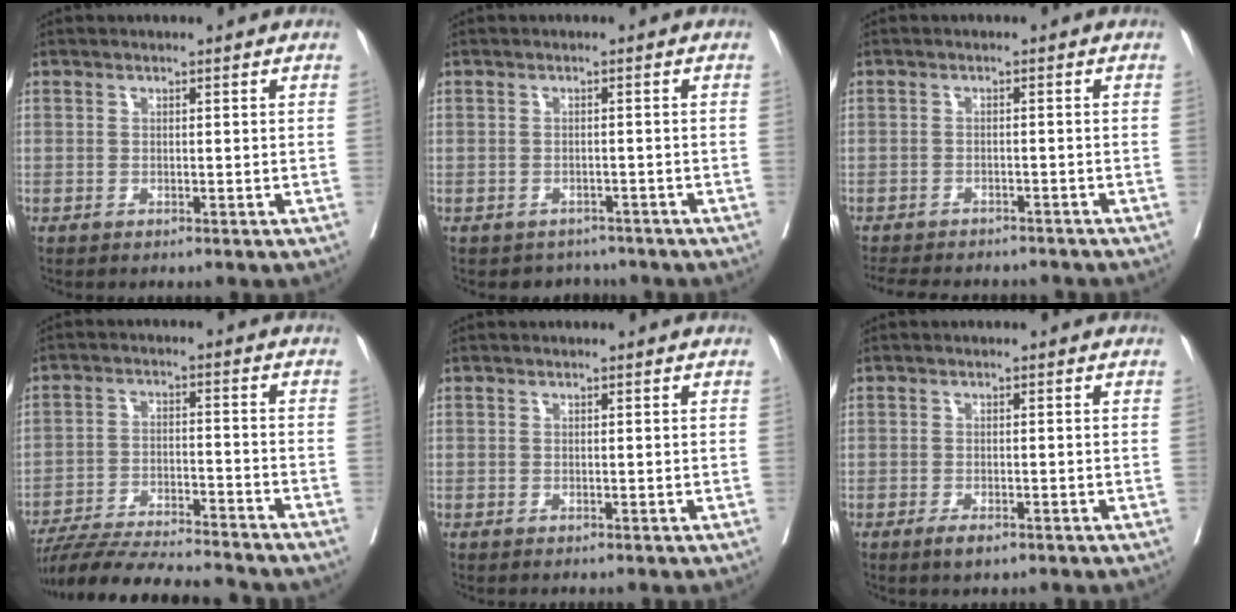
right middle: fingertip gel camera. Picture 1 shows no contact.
{"total": 2.8, "force": [-2.4, 1.4, -0.3], "torque": [0.003, 0.009, -0.033]}
{"total": 12.0, "force": [-10.7, 3.5, 4.2], "torque": [-0.083, -0.001, -0.135]}
{"total": 16.5, "force": [-15.2, 0.8, 6.6], "torque": [-0.113, -0.022, -0.237]}
{"total": 0.0}
{"total": 2.2, "force": [-1.3, 0.7, 1.5], "torque": [-0.028, -0.002, -0.019]}